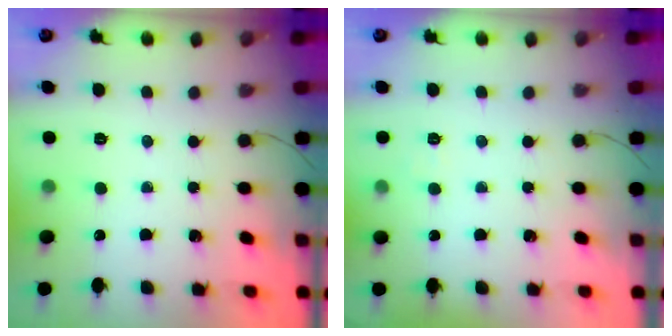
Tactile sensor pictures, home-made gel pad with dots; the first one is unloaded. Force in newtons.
{"total": 3.5, "press": 3.4, "slide": 1.0}